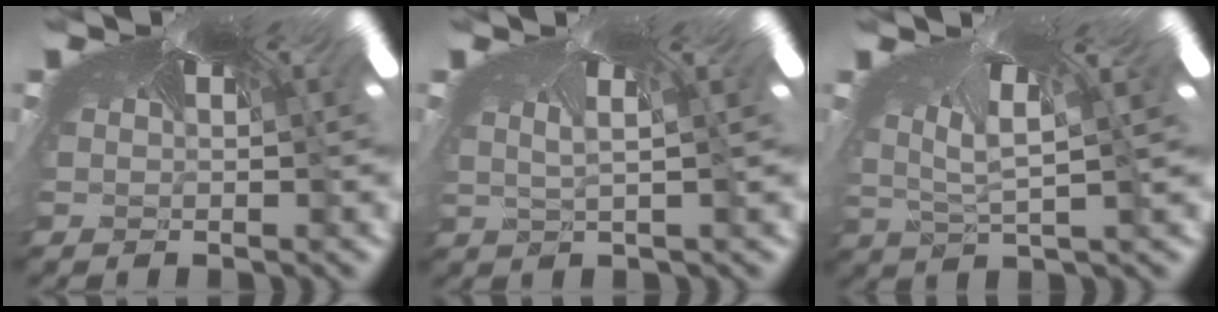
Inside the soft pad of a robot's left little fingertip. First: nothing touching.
{"total": 2.7, "force": [-2.6, 0.4, 0.8], "torque": [-0.030, -0.038, -0.022]}
{"total": 3.0, "force": [-3.0, -0.3, -0.1], "torque": [-0.035, -0.057, -0.021]}